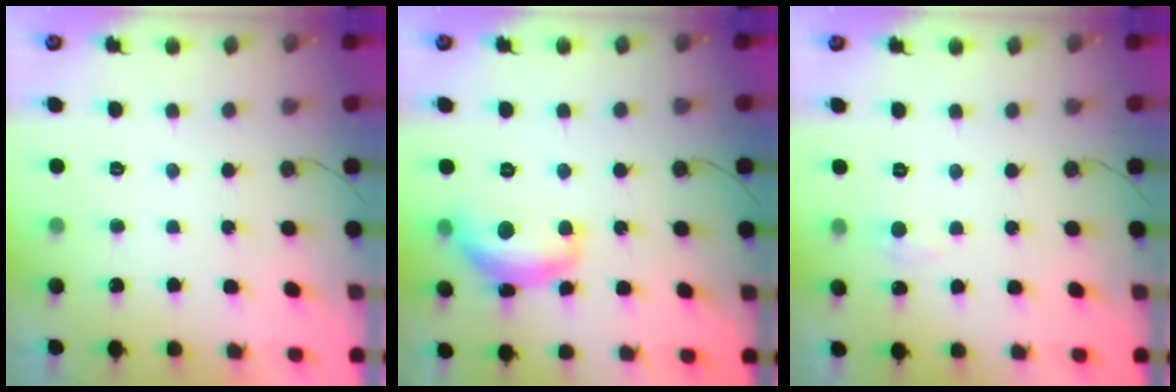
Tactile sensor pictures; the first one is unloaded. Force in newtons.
{"total": 13.9, "press": 13.8, "slide": 1.0}
{"total": 2.5, "press": 2.4, "slide": 0.4}